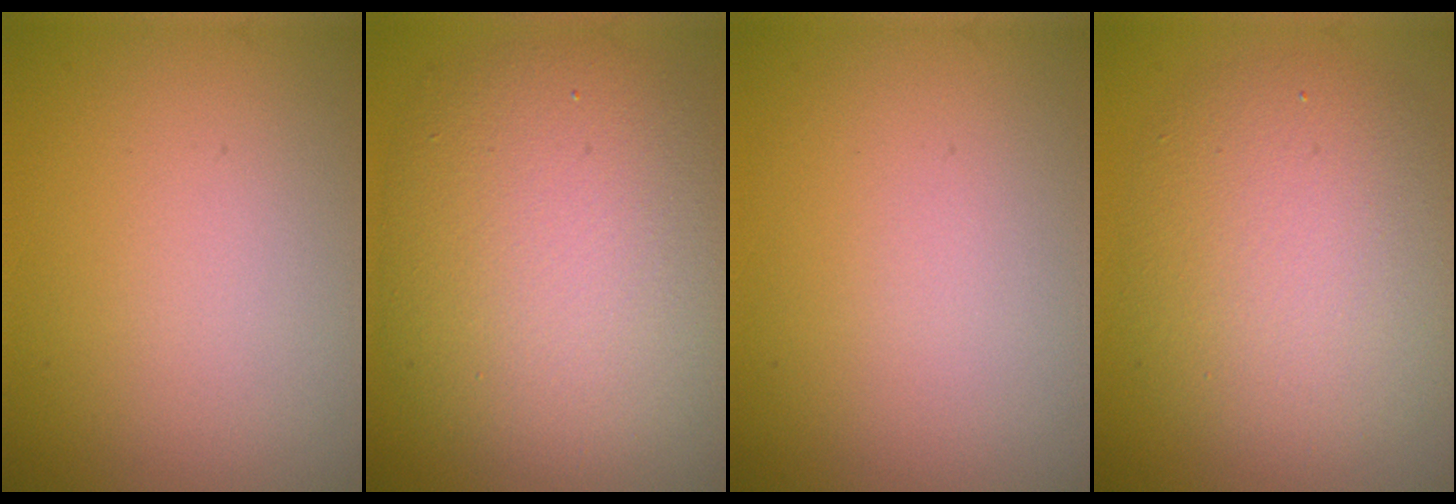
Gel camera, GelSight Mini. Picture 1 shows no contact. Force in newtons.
{"total": 10.5, "press": 10.5, "slide": 0.5}
{"total": 0.0}
{"total": 6.7, "press": 6.7, "slide": 0.5}